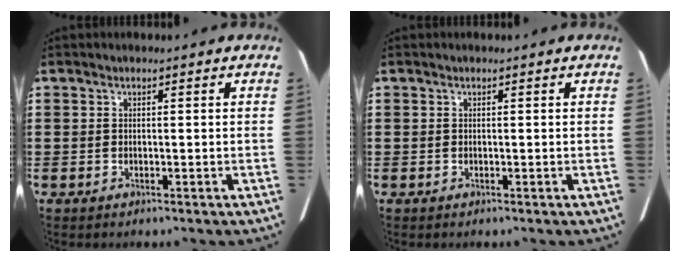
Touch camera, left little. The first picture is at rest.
{"total": 0.0}